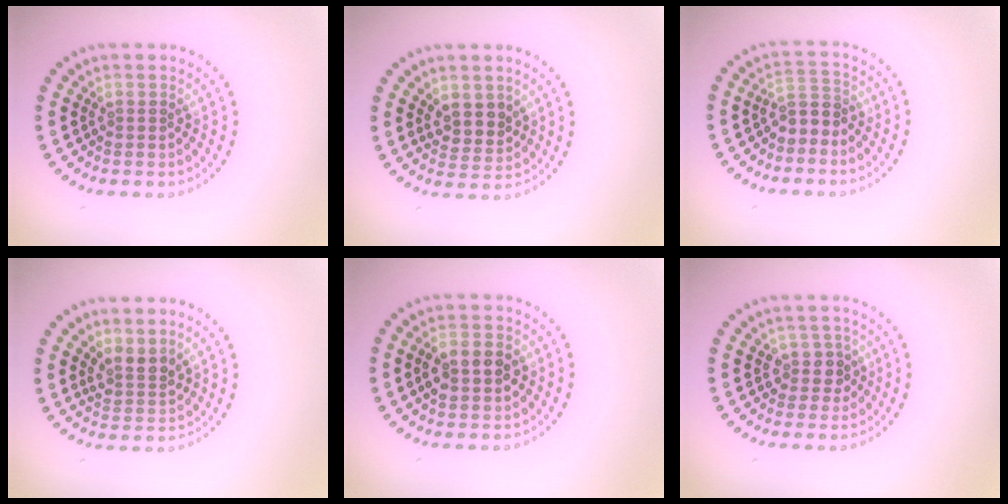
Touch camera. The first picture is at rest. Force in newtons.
{"total": 2.5, "press": 2.3, "slide": 1.0}
{"total": 2.0, "press": 1.8, "slide": 1.0}
{"total": 2.3, "press": 1.7, "slide": 1.6}
{"total": 3.6, "press": 3.5, "slide": 0.2}
{"total": 2.0, "press": 1.6, "slide": 1.2}